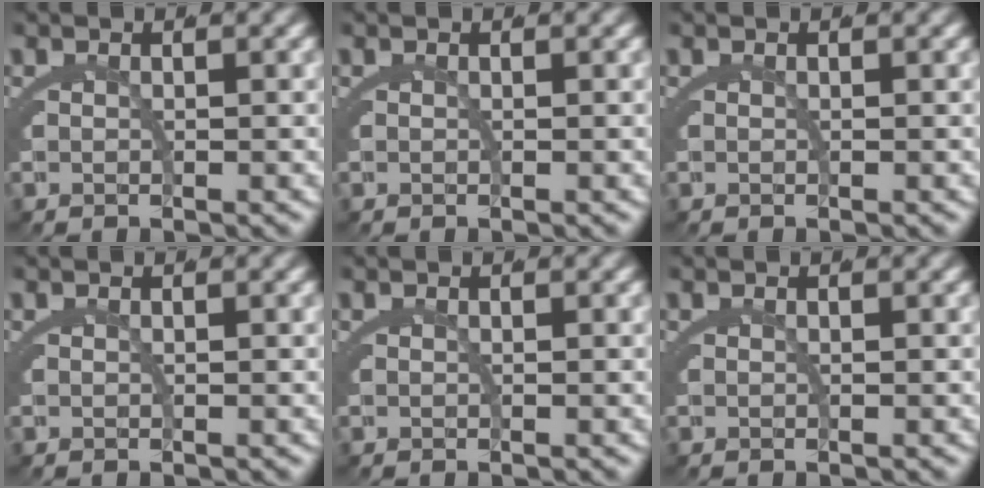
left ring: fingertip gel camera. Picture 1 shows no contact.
{"total": 0.0}
{"total": 0.0}
{"total": 0.0}
{"total": 0.0}
{"total": 0.0}